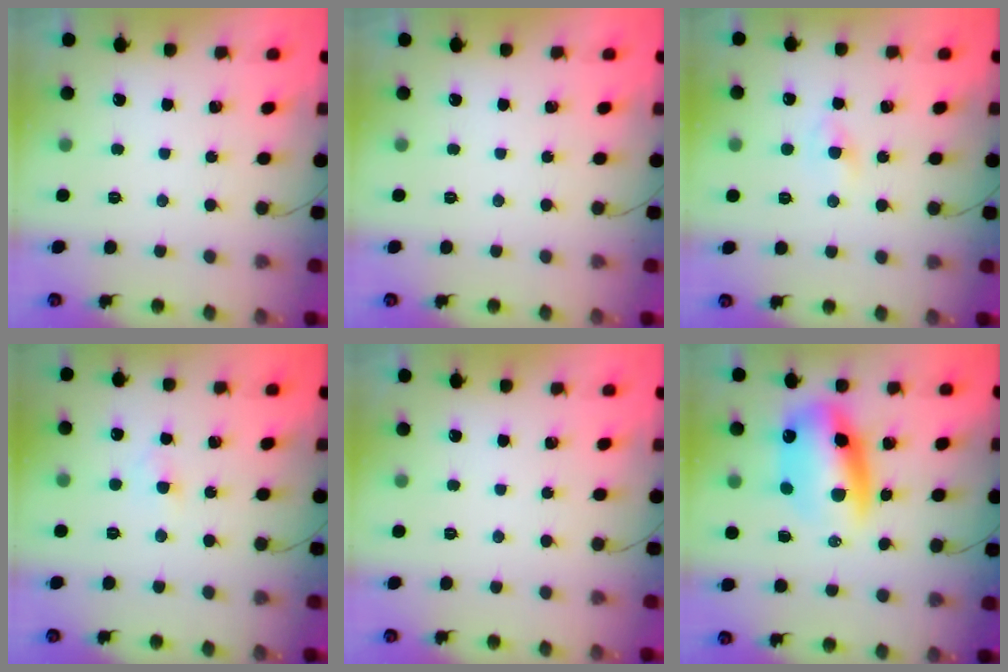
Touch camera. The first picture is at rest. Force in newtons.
{"total": 0.0}
{"total": 1.3, "press": 1.0, "slide": 0.8}
{"total": 2.1, "press": 1.9, "slide": 0.9}
{"total": 0.0}
{"total": 12.4, "press": 11.9, "slide": 3.5}